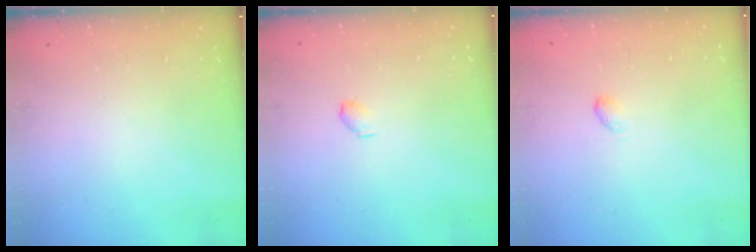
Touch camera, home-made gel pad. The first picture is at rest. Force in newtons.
{"total": 2.9, "press": 2.9, "slide": 0.5}
{"total": 2.8, "press": 2.7, "slide": 0.5}